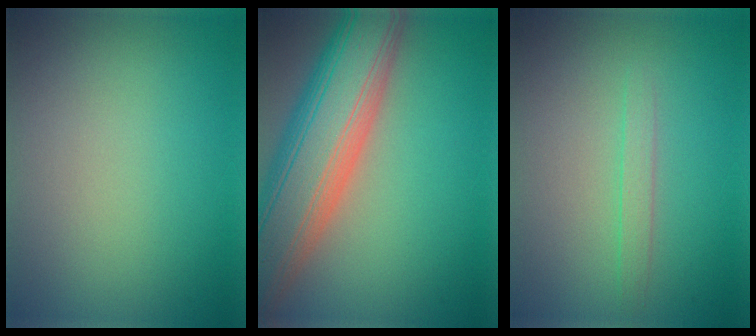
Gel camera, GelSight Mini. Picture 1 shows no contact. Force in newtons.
{"total": 12.1, "press": 12.1, "slide": 0.7}
{"total": 1.2, "press": 1.2, "slide": 0.2}